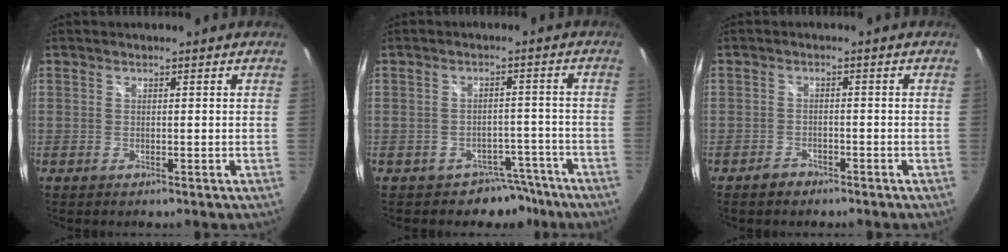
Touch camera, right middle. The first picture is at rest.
{"total": 6.0, "force": [-4.5, 3.9, 0.5], "torque": [-0.004, 0.034, -0.053]}
{"total": 2.3, "force": [-1.9, 1.3, 0.4], "torque": [-0.016, 0.001, -0.029]}